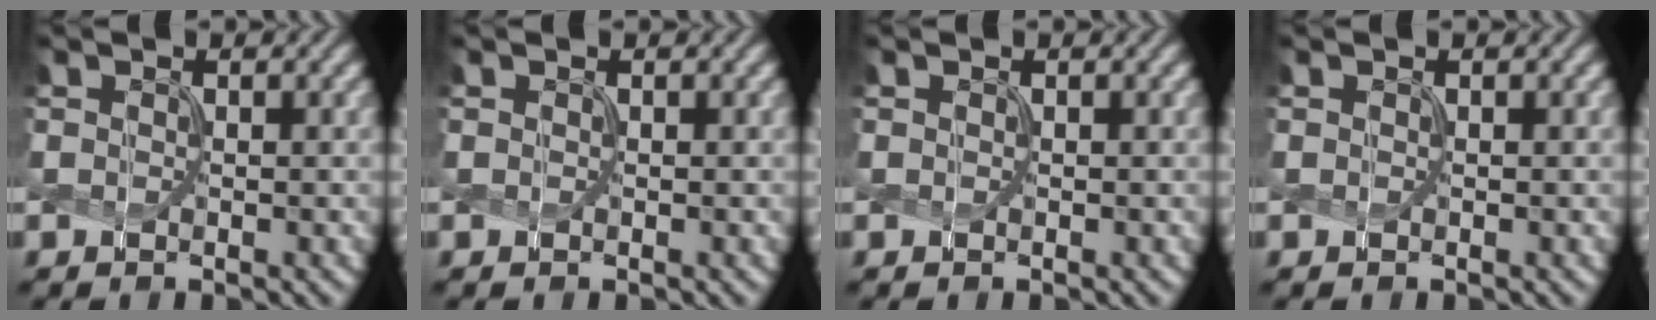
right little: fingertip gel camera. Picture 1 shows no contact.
{"total": 0.0}
{"total": 0.0}
{"total": 0.0}